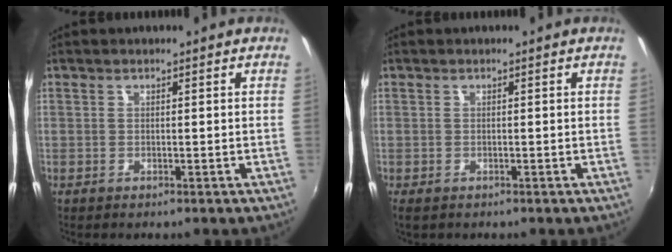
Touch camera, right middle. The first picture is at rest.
{"total": 1.1, "force": [-0.7, 0.6, 0.5], "torque": [-0.012, -0.004, -0.010]}